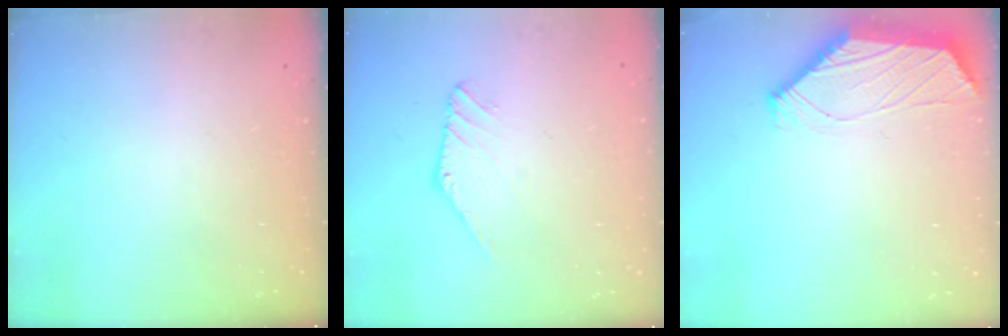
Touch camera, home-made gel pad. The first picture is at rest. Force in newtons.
{"total": 1.4, "press": 1.4, "slide": 0.0}
{"total": 1.0, "press": 0.9, "slide": 0.5}